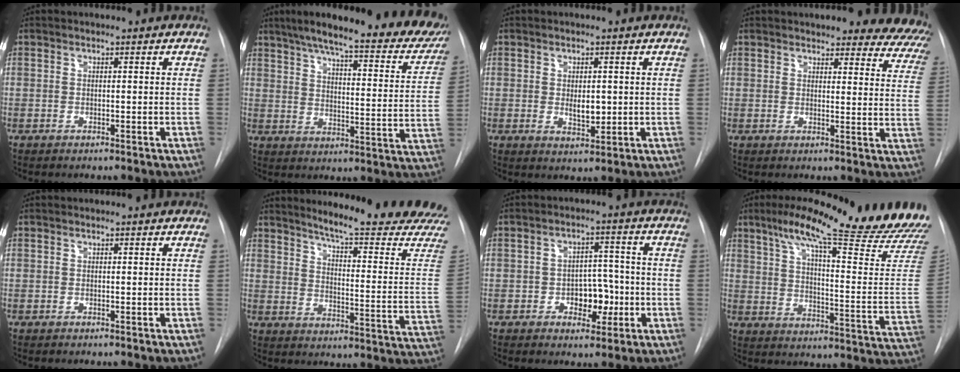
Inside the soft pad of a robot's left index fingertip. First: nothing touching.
{"total": 29.0, "force": [23.3, 5.2, 16.5], "torque": [-0.220, -0.041, 0.286]}
{"total": 3.0, "force": [-0.6, 1.5, 2.5], "torque": [-0.041, -0.012, -0.001]}
{"total": 17.0, "force": [15.5, 4.4, 5.4], "torque": [-0.036, -0.059, 0.146]}
{"total": 0.0}
{"total": 21.7, "force": [19.9, -0.9, 8.6], "torque": [-0.125, -0.128, 0.241]}
{"total": 6.1, "force": [-2.7, 3.6, 4.1], "torque": [-0.052, 0.009, -0.034]}
{"total": 26.1, "force": [21.8, 0.3, 14.4], "torque": [-0.212, -0.073, 0.284]}